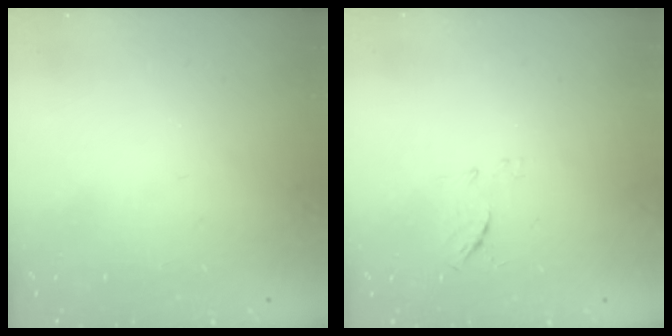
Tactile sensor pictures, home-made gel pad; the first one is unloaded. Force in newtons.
{"total": 6.8, "press": 6.6, "slide": 1.2}